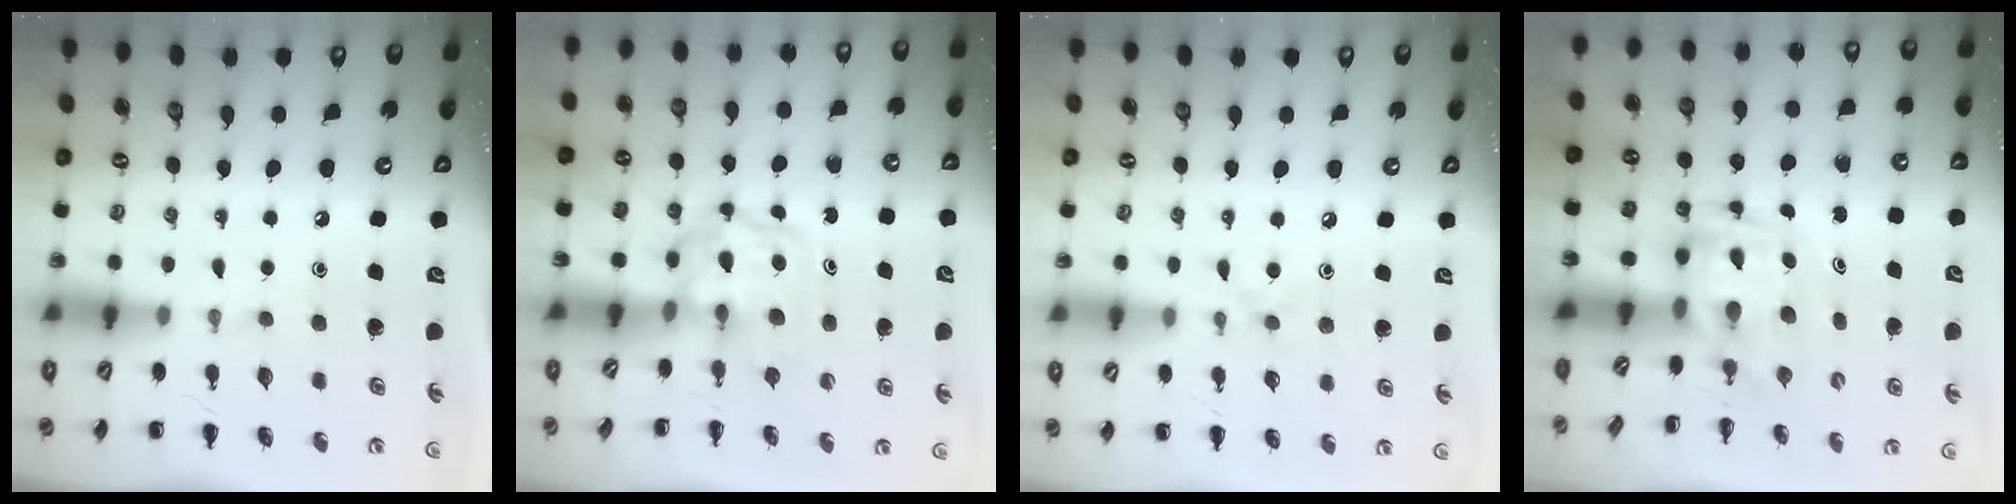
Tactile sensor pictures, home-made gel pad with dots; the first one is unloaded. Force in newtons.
{"total": 3.9, "press": 3.9, "slide": 0.5}
{"total": 5.4, "press": 4.9, "slide": 2.1}
{"total": 3.4, "press": 3.3, "slide": 0.6}